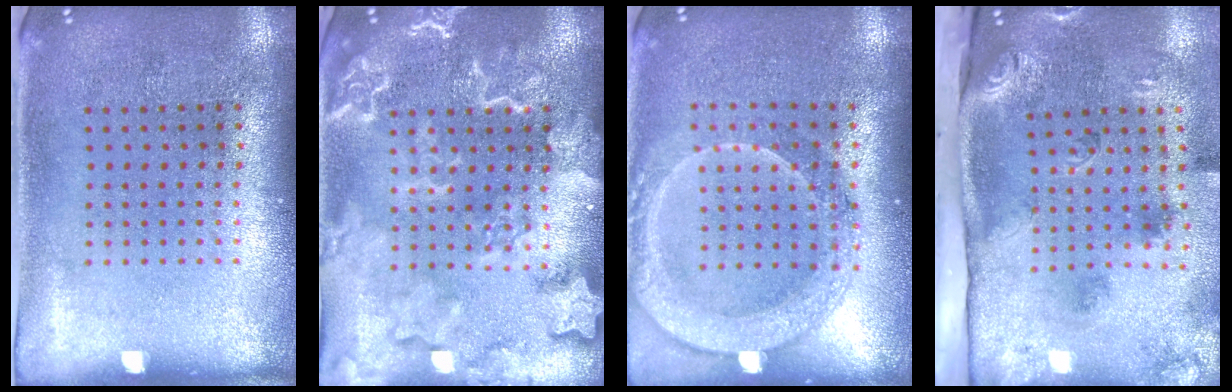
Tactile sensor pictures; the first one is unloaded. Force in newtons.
{"total": 4.8, "press": 4.7, "slide": 0.7}
{"total": 1.9, "press": 1.8, "slide": 0.6}
{"total": 3.4, "press": 2.1, "slide": 2.7}